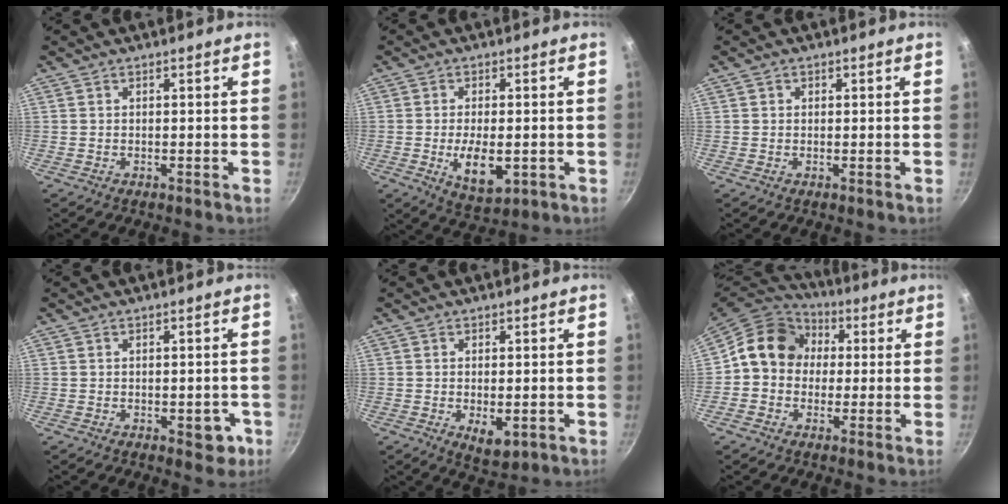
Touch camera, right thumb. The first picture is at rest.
{"total": 8.2, "force": [-1.6, 4.0, 7.0], "torque": [-0.112, -0.006, -0.015]}
{"total": 0.8, "force": [0.2, 0.7, 0.2], "torque": [0.001, 0.001, 0.001]}
{"total": 4.1, "force": [-1.4, 2.4, 3.1], "torque": [-0.014, 0.011, -0.012]}
{"total": 5.0, "force": [-1.2, 2.5, 4.2], "torque": [-0.058, -0.010, -0.009]}
{"total": 12.9, "force": [1.3, 11.1, 6.4], "torque": [-0.071, 0.032, 0.000]}